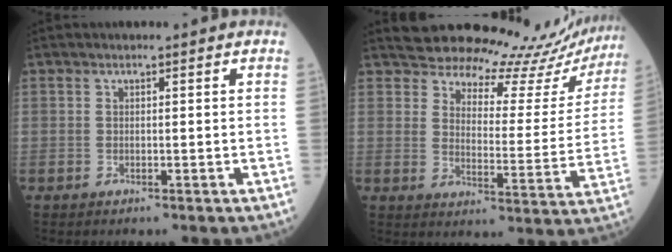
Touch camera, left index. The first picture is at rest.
{"total": 20.1, "force": [19.5, 3.6, 3.2], "torque": [-0.028, -0.077, 0.217]}